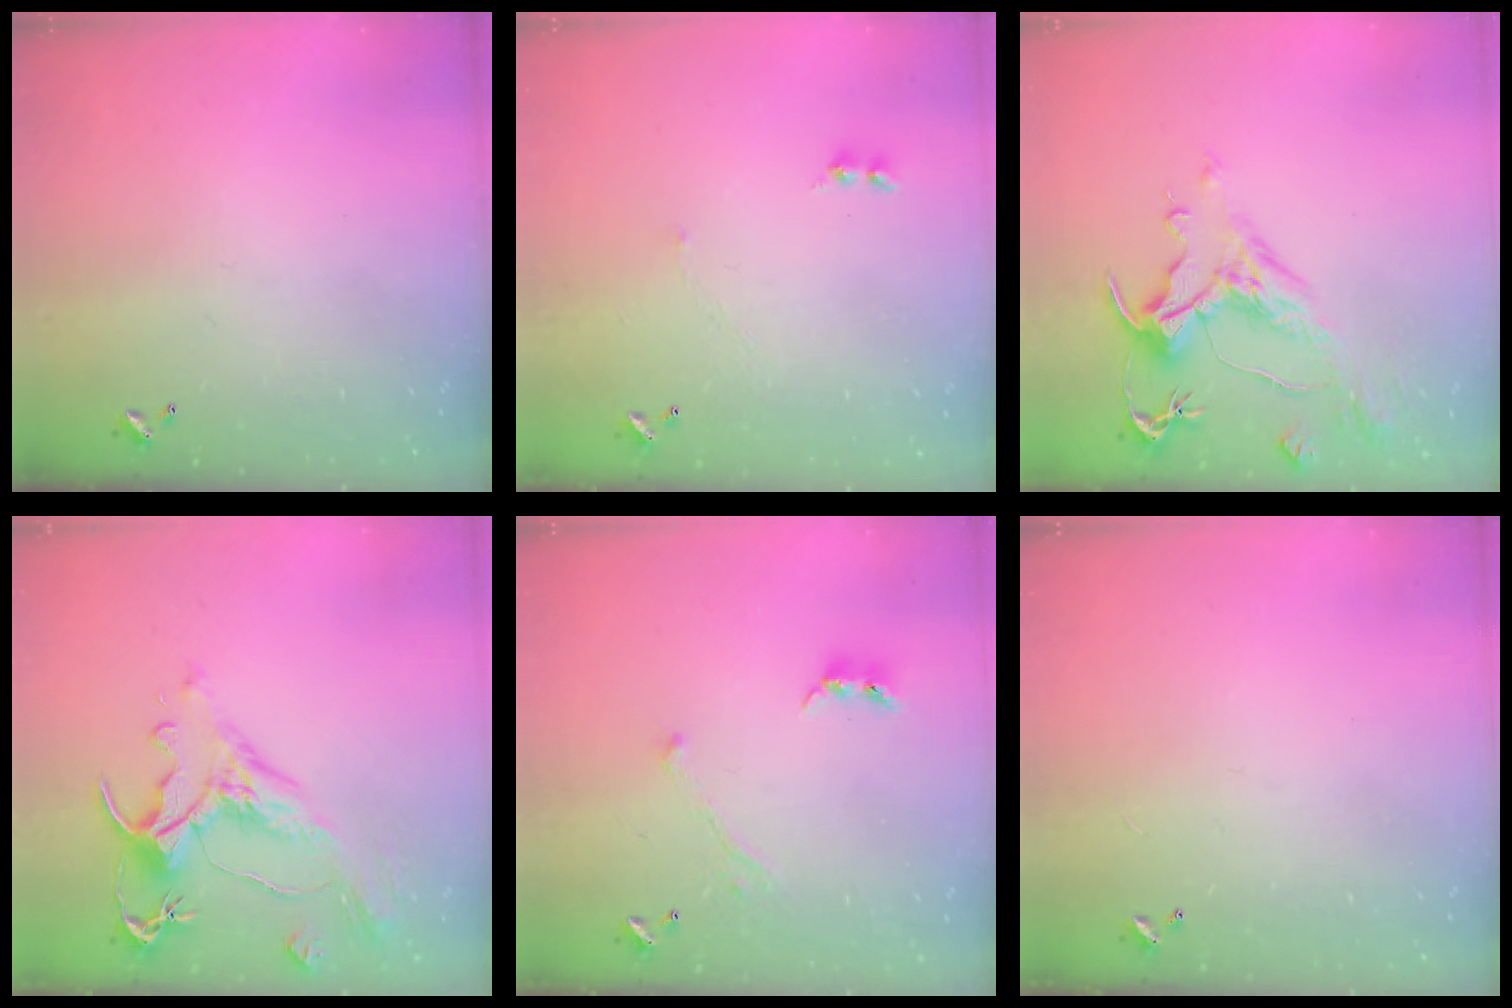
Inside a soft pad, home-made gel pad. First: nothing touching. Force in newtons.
{"total": 2.6, "press": 2.6, "slide": 0.6}
{"total": 2.0, "press": 1.5, "slide": 1.4}
{"total": 1.5, "press": 0.2, "slide": 1.5}
{"total": 1.8, "press": 1.6, "slide": 0.9}
{"total": 2.8, "press": 2.8, "slide": 0.3}